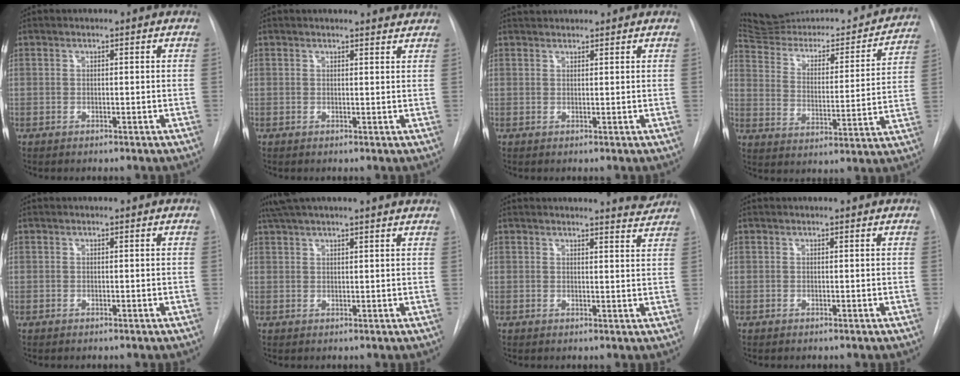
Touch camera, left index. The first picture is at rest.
{"total": 2.5, "force": [2.5, 0.3, 0.2], "torque": [-0.008, -0.003, 0.015]}
{"total": 2.3, "force": [2.2, 0.4, 0.4], "torque": [-0.009, 0.030, 0.040]}
{"total": 23.4, "force": [22.0, 4.7, 6.6], "torque": [-0.099, -0.044, 0.304]}
{"total": 0.0}
{"total": 11.3, "force": [9.7, -0.2, 5.8], "torque": [-0.105, 0.038, 0.132]}
{"total": 3.5, "force": [3.4, -0.3, 0.0], "torque": [-0.006, -0.027, 0.028]}
{"total": 0.0}